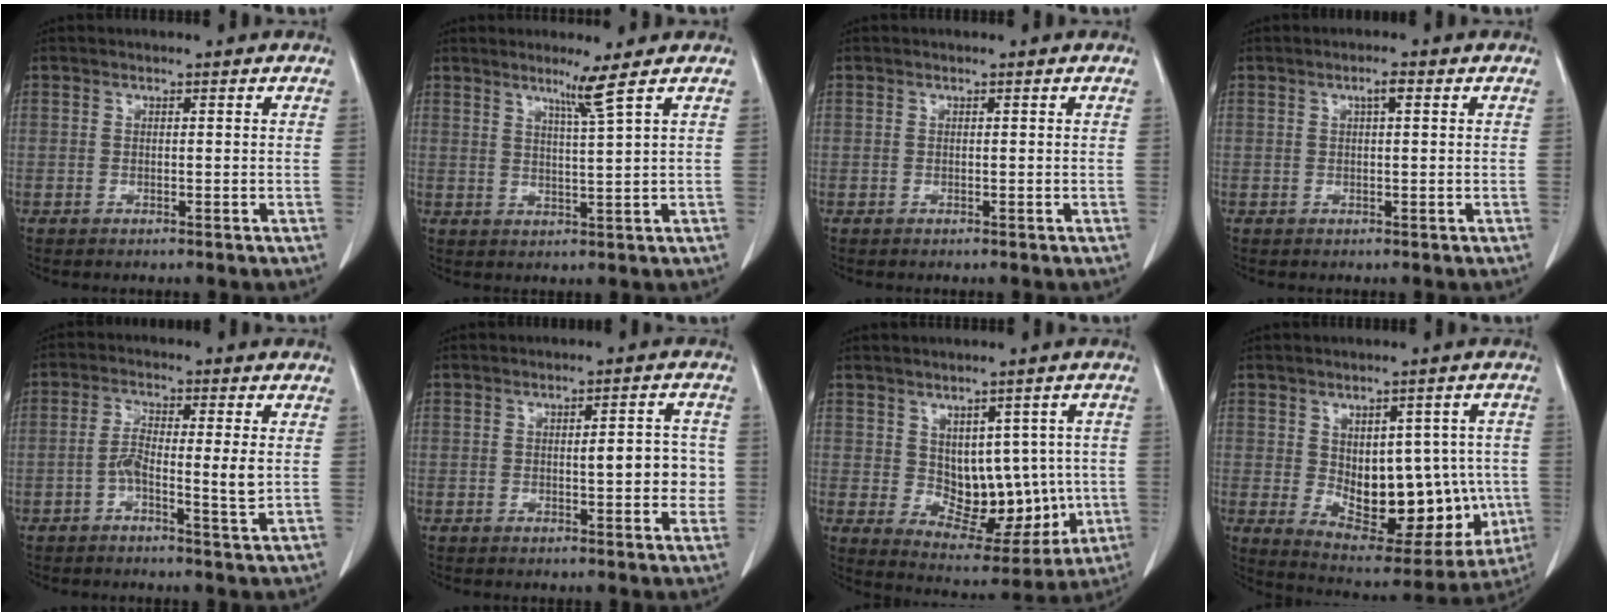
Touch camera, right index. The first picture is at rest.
{"total": 3.7, "force": [2.3, -1.6, 2.4], "torque": [-0.046, -0.016, 0.047]}
{"total": 0.0}
{"total": 1.7, "force": [0.7, 0.3, 1.5], "torque": [-0.027, 0.003, 0.009]}
{"total": 5.7, "force": [-0.8, 0.7, 5.6], "torque": [-0.101, 0.001, -0.018]}
{"total": 6.1, "force": [-0.1, 2.0, 5.8], "torque": [-0.069, 0.006, -0.003]}
{"total": 11.1, "force": [0.1, 6.8, 8.7], "torque": [-0.099, 0.010, 0.028]}
{"total": 16.9, "force": [-1.5, 9.2, 14.1], "torque": [-0.201, 0.001, 0.006]}